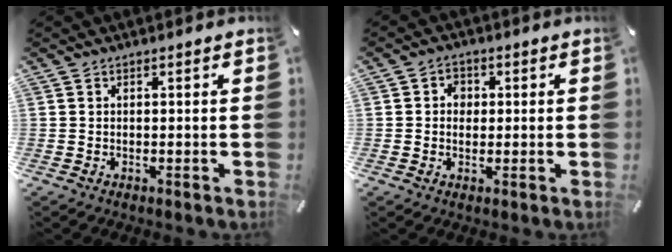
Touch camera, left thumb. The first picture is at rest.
{"total": 3.2, "force": [0.0, 2.8, 1.5], "torque": [-0.017, 0.005, -0.008]}